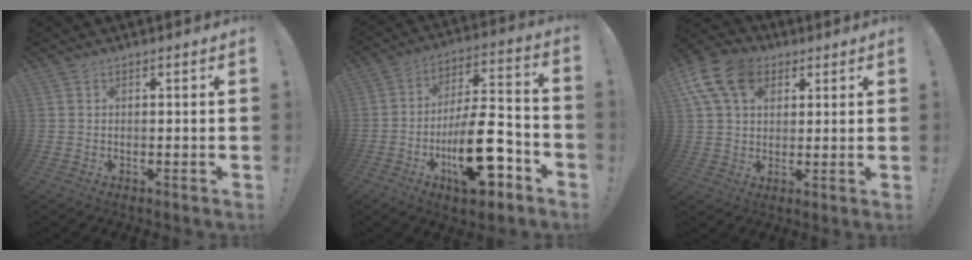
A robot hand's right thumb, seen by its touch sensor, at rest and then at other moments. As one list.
[{"total": 21.3, "force": [-8.6, 8.9, 17.4], "torque": [-0.287, 0.058, -0.130]}, {"total": 14.2, "force": [6.1, 9.9, 8.2], "torque": [-0.152, -0.021, 0.117]}]